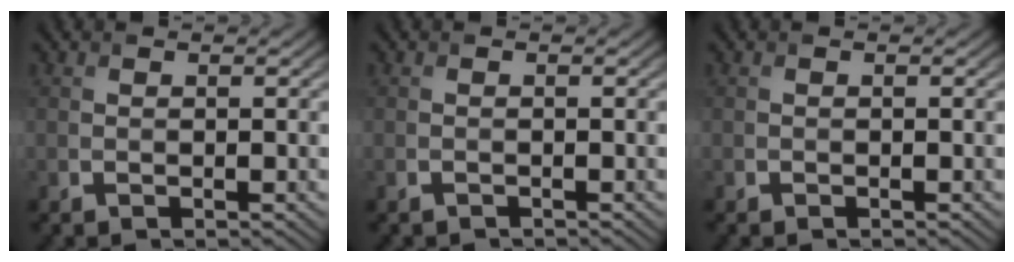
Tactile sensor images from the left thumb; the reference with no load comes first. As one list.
[{"total": 0.6, "force": [-0.6, 0.1, 0.0], "torque": [0.000, -0.004, -0.012]}, {"total": 0.0}]